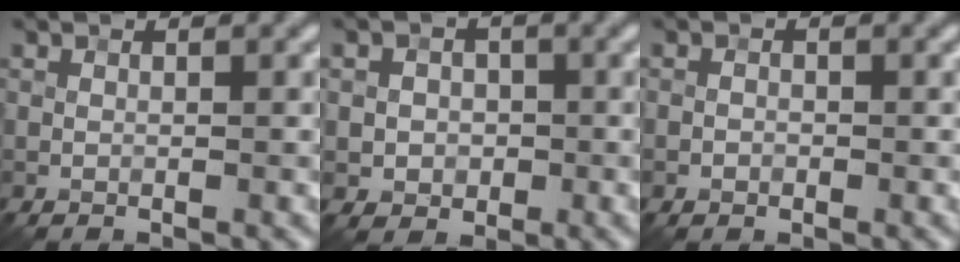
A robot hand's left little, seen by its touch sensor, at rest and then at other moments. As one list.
[{"total": 2.6, "force": [-0.3, 2.4, 1.0], "torque": [0.002, -0.005, -0.014]}, {"total": 0.7, "force": [-0.3, 0.5, 0.3], "torque": [-0.004, 0.000, -0.007]}]